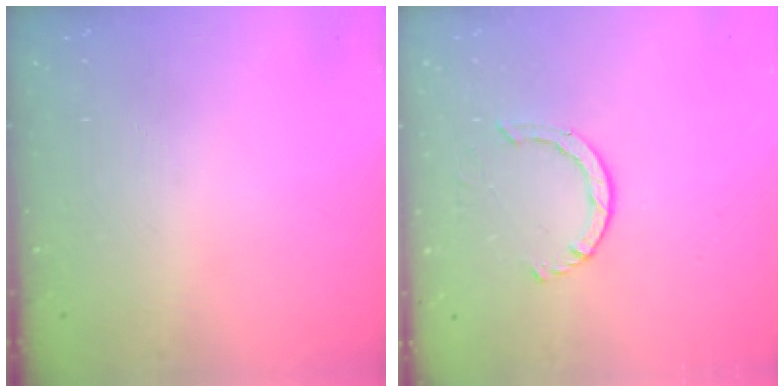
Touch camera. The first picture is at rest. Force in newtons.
{"total": 2.9, "press": 2.9, "slide": 0.4}